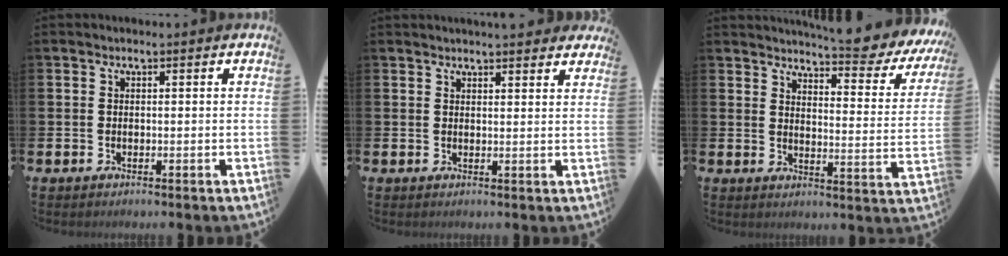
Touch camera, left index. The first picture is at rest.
{"total": 2.6, "force": [2.6, 0.1, 0.0], "torque": [-0.001, -0.013, 0.047]}
{"total": 6.0, "force": [5.7, 0.3, 1.9], "torque": [-0.037, -0.048, 0.092]}